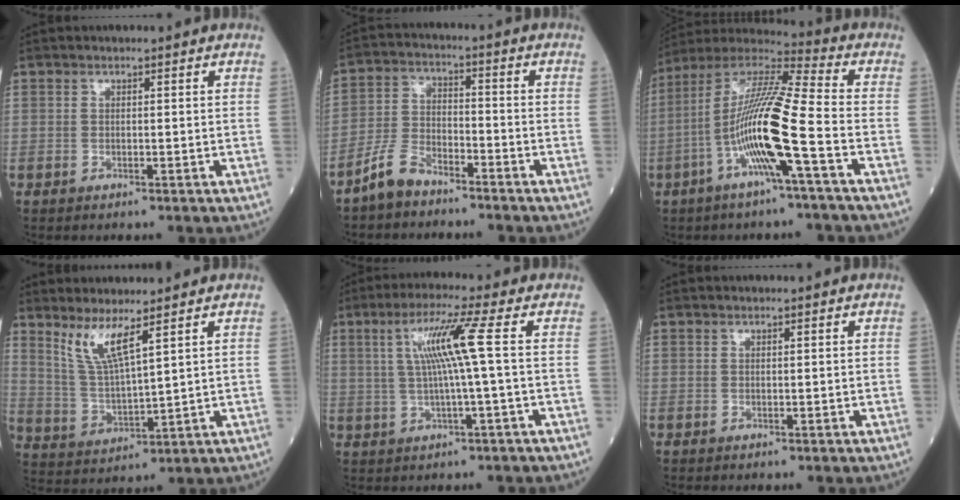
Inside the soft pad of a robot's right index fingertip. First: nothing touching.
{"total": 6.4, "force": [-5.2, 2.7, 2.5], "torque": [-0.064, 0.000, -0.104]}
{"total": 15.1, "force": [-4.5, -0.2, 14.4], "torque": [-0.286, 0.006, -0.095]}
{"total": 6.6, "force": [4.4, 0.1, 4.9], "torque": [-0.107, -0.018, 0.099]}
{"total": 7.7, "force": [1.2, -1.4, 7.5], "torque": [-0.143, 0.011, 0.032]}
{"total": 0.0}